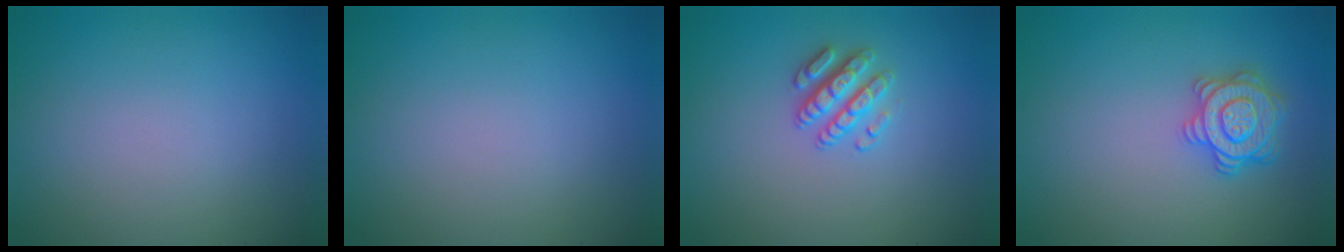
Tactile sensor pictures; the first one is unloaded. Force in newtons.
{"total": 0.0}
{"total": 2.6, "press": 2.5, "slide": 0.7}
{"total": 3.6, "press": 3.5, "slide": 1.0}